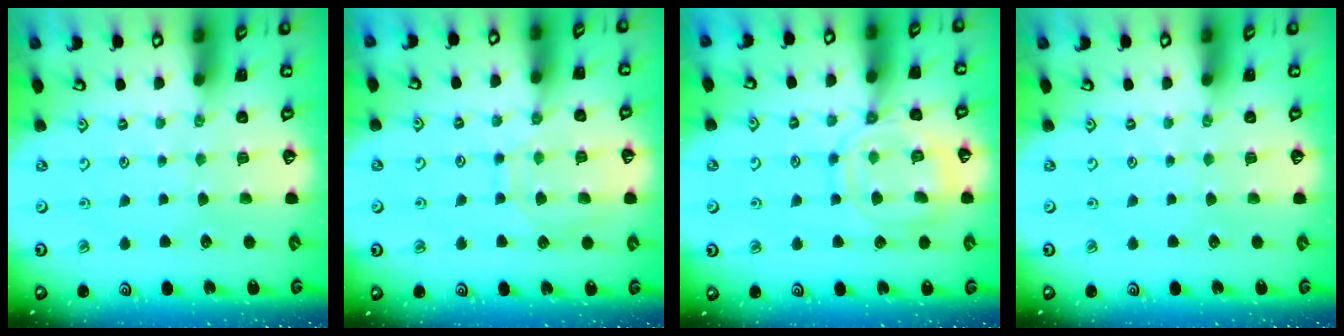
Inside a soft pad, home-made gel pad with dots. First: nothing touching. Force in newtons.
{"total": 9.3, "press": 9.3, "slide": 0.8}
{"total": 13.9, "press": 13.8, "slide": 1.1}
{"total": 0.0}